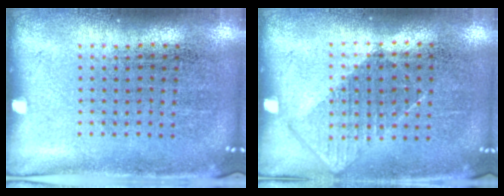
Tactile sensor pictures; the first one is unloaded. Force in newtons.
{"total": 0.9, "press": 0.7, "slide": 0.4}